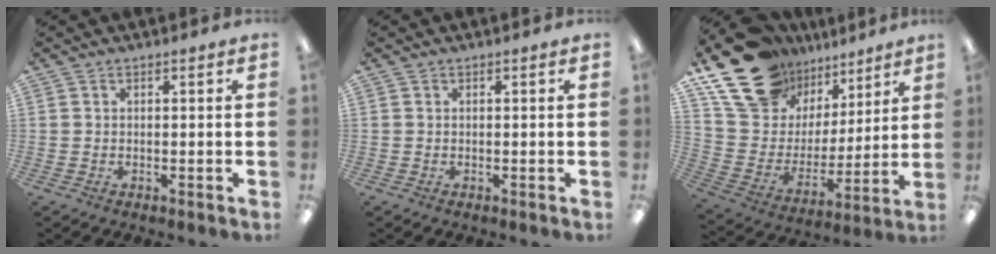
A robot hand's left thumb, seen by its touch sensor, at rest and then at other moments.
{"total": 0.0}
{"total": 21.7, "force": [15.1, 13.1, 8.5], "torque": [-0.177, -0.086, 0.293]}